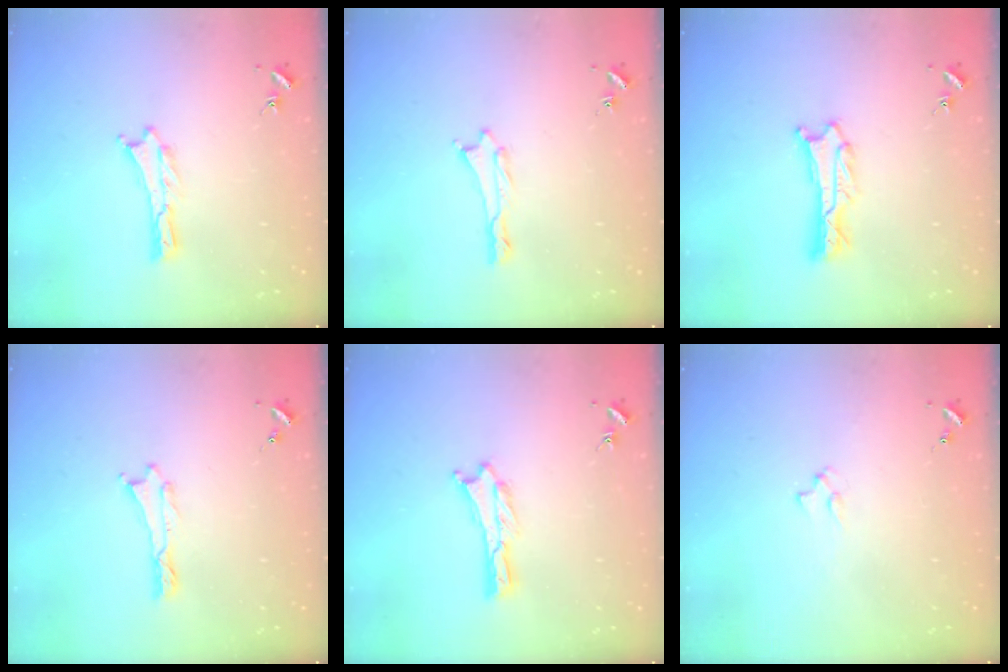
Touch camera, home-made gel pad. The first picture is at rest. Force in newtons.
{"total": 0.6, "press": 0.5, "slide": 0.2}
{"total": 1.2, "press": 1.2, "slide": 0.1}
{"total": 0.0}
{"total": 0.0}
{"total": 1.3, "press": 1.3, "slide": 0.3}